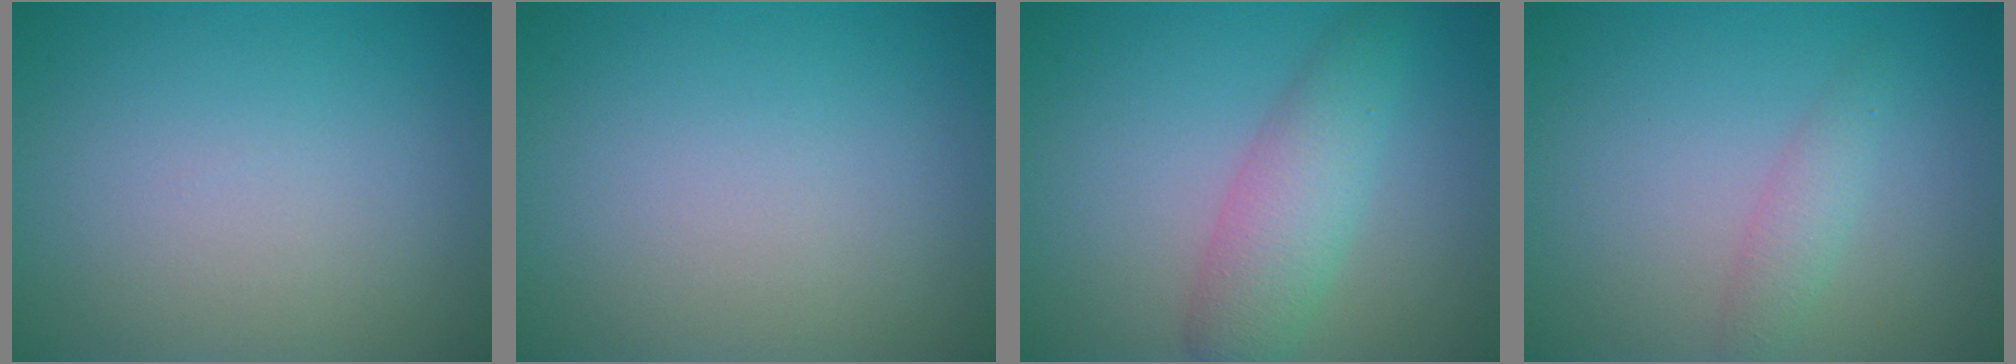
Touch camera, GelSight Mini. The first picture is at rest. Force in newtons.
{"total": 0.0}
{"total": 4.3, "press": 4.2, "slide": 0.0}
{"total": 1.7, "press": 1.7, "slide": 0.1}